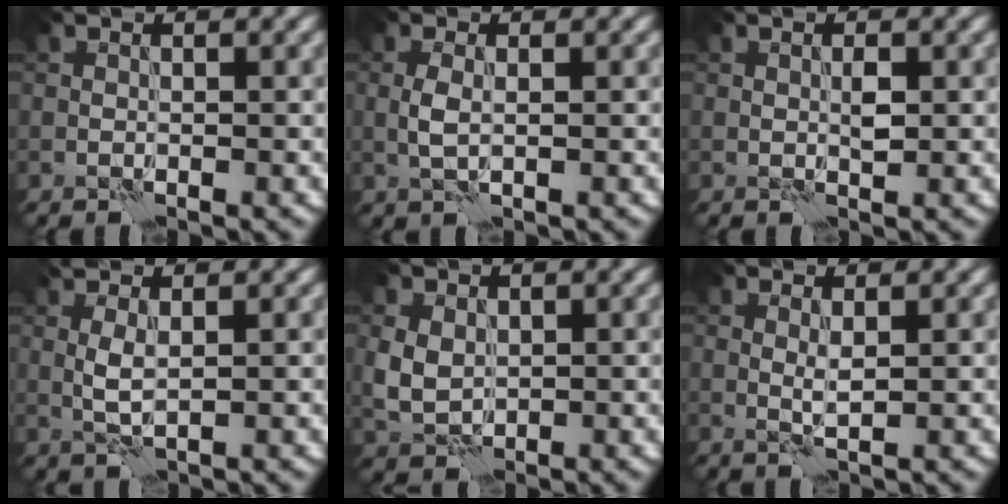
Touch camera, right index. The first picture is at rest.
{"total": 1.4, "force": [0.2, 0.6, 1.3], "torque": [-0.032, 0.000, 0.000]}
{"total": 0.9, "force": [0.4, 0.4, 0.7], "torque": [-0.015, -0.001, 0.006]}
{"total": 2.0, "force": [0.7, 0.5, 1.8], "torque": [-0.046, 0.003, 0.015]}
{"total": 3.1, "force": [0.5, 2.5, 1.7], "torque": [-0.043, -0.003, 0.009]}
{"total": 1.1, "force": [0.6, 0.2, 0.9], "torque": [-0.019, -0.001, 0.008]}